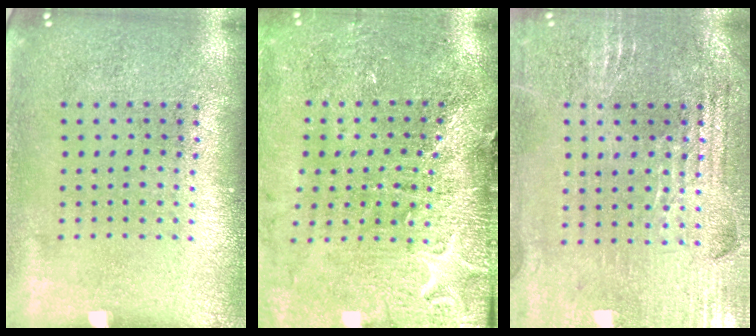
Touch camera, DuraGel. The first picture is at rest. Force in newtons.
{"total": 3.4, "press": 3.3, "slide": 0.6}
{"total": 2.8, "press": 2.8, "slide": 0.4}